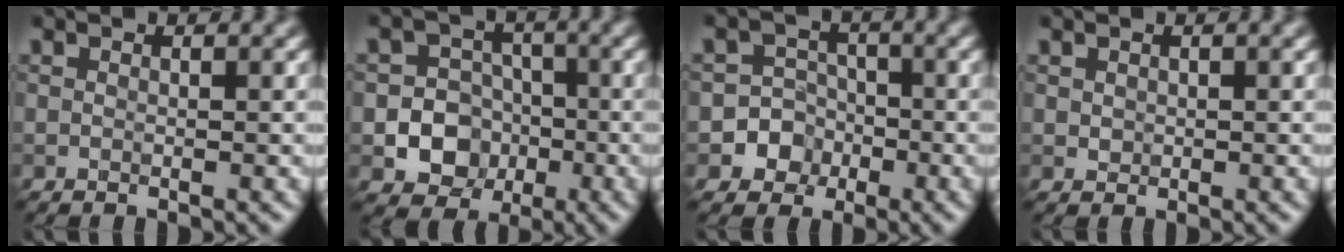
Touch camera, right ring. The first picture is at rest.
{"total": 7.7, "force": [-2.0, 7.0, 2.5], "torque": [-0.020, -0.001, -0.056]}
{"total": 6.0, "force": [-2.2, 5.5, 0.5], "torque": [0.014, 0.007, -0.057]}
{"total": 0.7, "force": [0.2, 0.7, 0.2], "torque": [-0.001, -0.003, 0.007]}